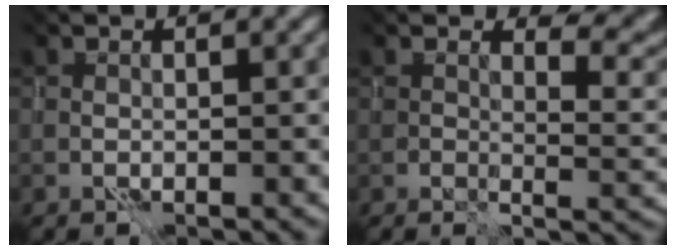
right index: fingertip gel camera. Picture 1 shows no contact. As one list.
[{"total": 4.0, "force": [1.7, 1.6, 3.3], "torque": [-0.039, -0.005, 0.039]}]